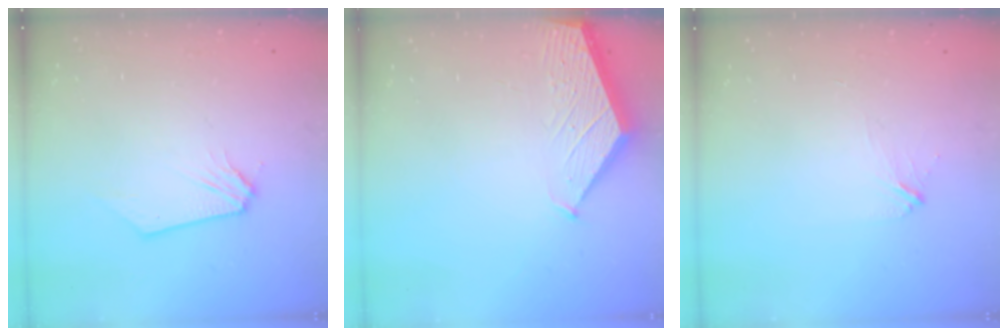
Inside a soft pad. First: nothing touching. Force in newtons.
{"total": 1.5, "press": 1.5, "slide": 0.2}
{"total": 2.1, "press": 2.1, "slide": 0.1}